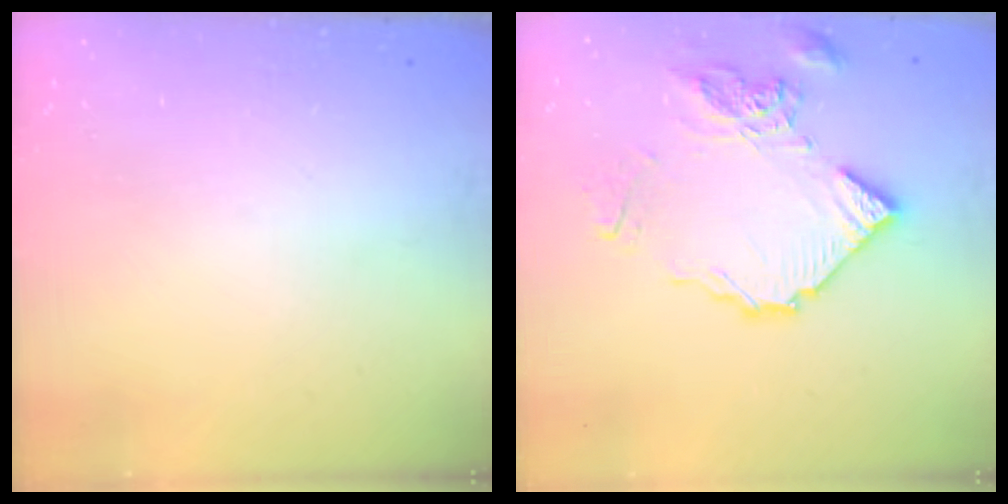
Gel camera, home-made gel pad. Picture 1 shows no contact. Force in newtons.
{"total": 13.4, "press": 13.3, "slide": 1.4}